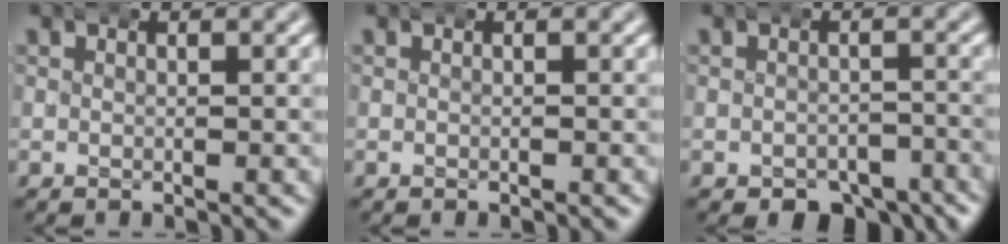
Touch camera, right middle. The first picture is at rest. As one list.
[{"total": 0.0}, {"total": 6.4, "force": [-4.9, 3.1, 2.7], "torque": [-0.025, -0.015, -0.071]}]